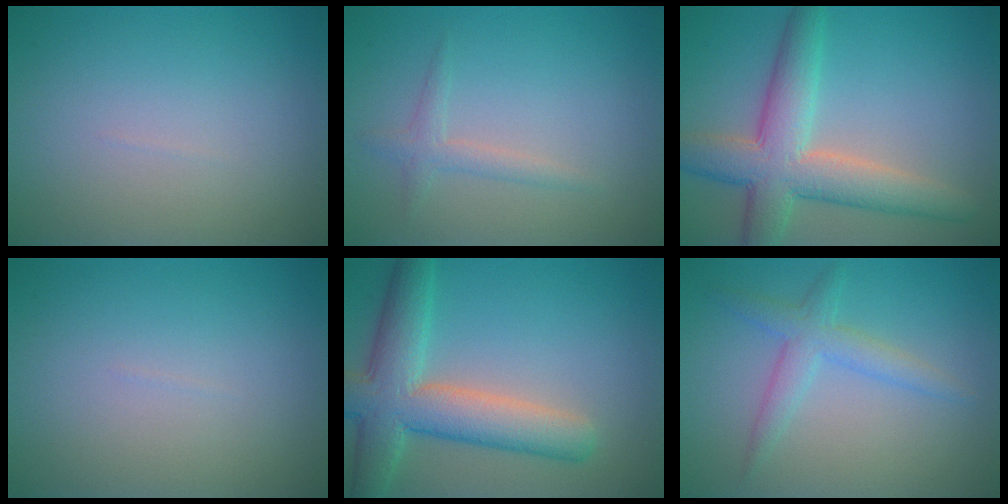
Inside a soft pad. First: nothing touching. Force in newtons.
{"total": 1.6, "press": 1.6, "slide": 0.1}
{"total": 7.2, "press": 7.2, "slide": 0.3}
{"total": 0.0}
{"total": 7.7, "press": 7.7, "slide": 0.4}
{"total": 2.8, "press": 2.8, "slide": 0.1}